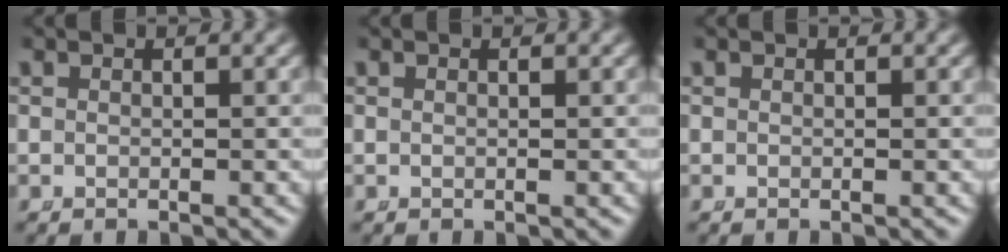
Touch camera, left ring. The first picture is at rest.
{"total": 0.0}
{"total": 0.0}